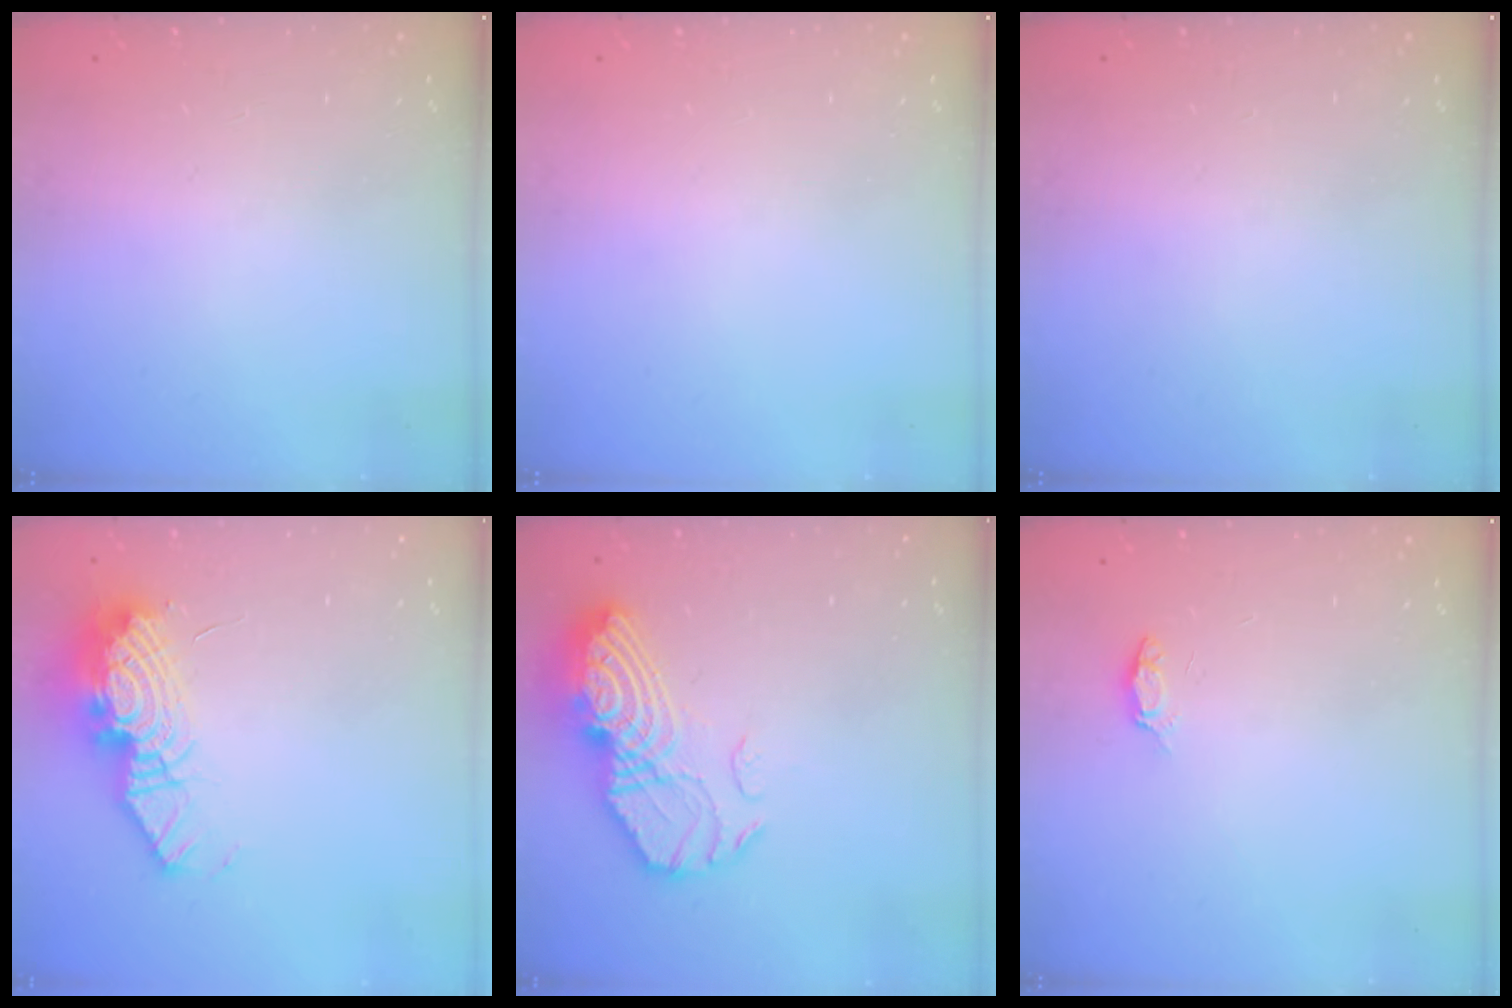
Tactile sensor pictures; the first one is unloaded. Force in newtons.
{"total": 0.0}
{"total": 0.0}
{"total": 15.1, "press": 15.0, "slide": 1.1}
{"total": 16.6, "press": 16.4, "slide": 2.6}
{"total": 3.6, "press": 3.6, "slide": 0.4}